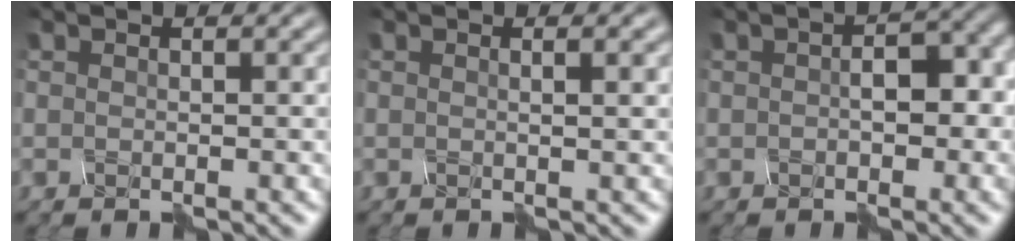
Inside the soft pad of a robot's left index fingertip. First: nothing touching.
{"total": 1.5, "force": [0.3, 0.5, 1.4], "torque": [-0.010, 0.014, -0.003]}
{"total": 2.6, "force": [-0.8, 1.0, 2.2], "torque": [-0.041, 0.004, 0.009]}